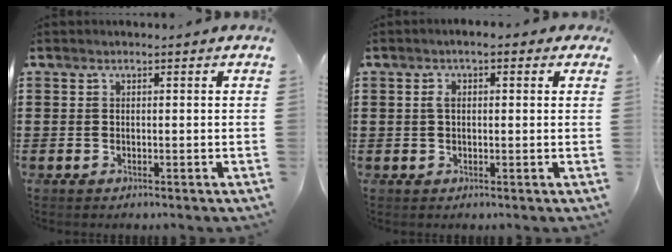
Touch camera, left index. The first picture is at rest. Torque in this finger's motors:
{"motor_torque": [1.13, -1.01, 0.49, 0.07]}